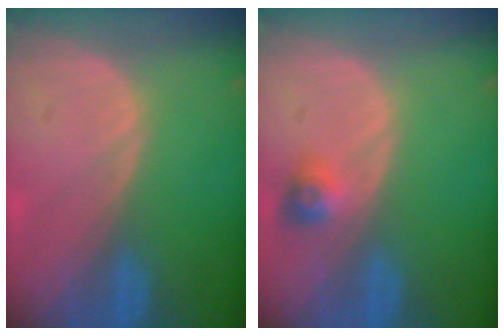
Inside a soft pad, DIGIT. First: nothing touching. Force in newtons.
{"total": 2.9, "press": 2.6, "slide": 1.2}